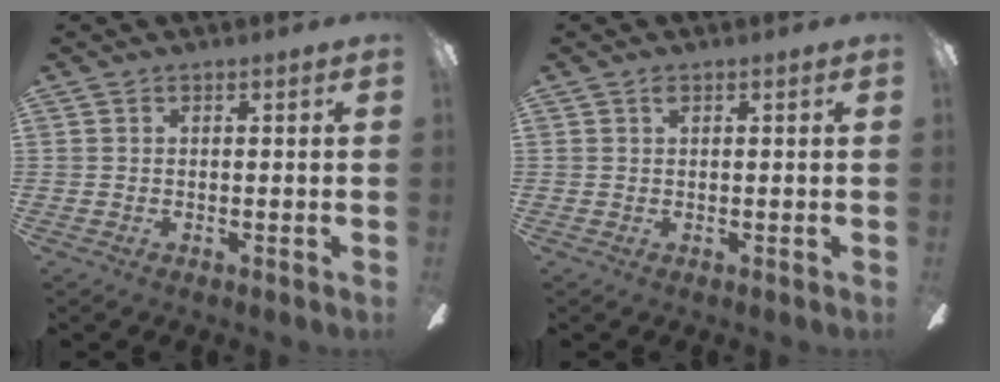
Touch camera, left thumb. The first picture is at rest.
{"total": 1.0, "force": [0.6, 0.4, 0.8], "torque": [-0.018, 0.004, 0.009]}